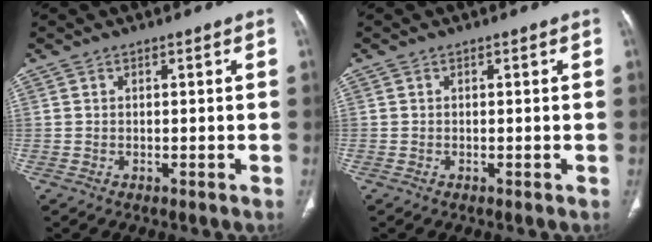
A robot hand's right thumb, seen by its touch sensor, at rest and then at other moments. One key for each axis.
{"total": 0.0}